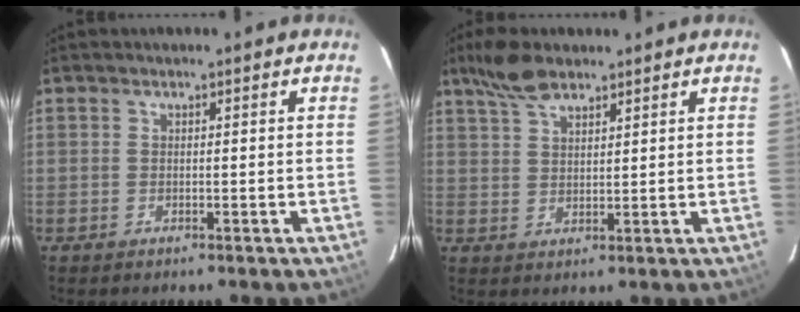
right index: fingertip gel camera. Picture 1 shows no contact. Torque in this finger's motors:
{"motor_torque": [0.14, 0.07, 0.05, 0.04]}